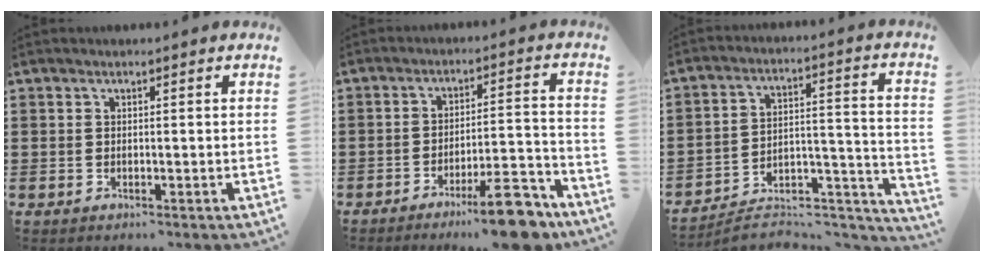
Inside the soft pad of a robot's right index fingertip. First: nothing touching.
{"total": 10.6, "force": [-8.0, 1.7, 6.7], "torque": [-0.093, 0.025, -0.140]}
{"total": 6.0, "force": [-5.3, 2.1, 1.7], "torque": [-0.023, 0.010, -0.103]}